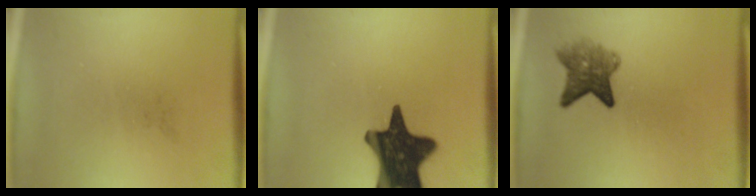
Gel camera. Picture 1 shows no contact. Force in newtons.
{"total": 16.9}
{"total": 5.2}